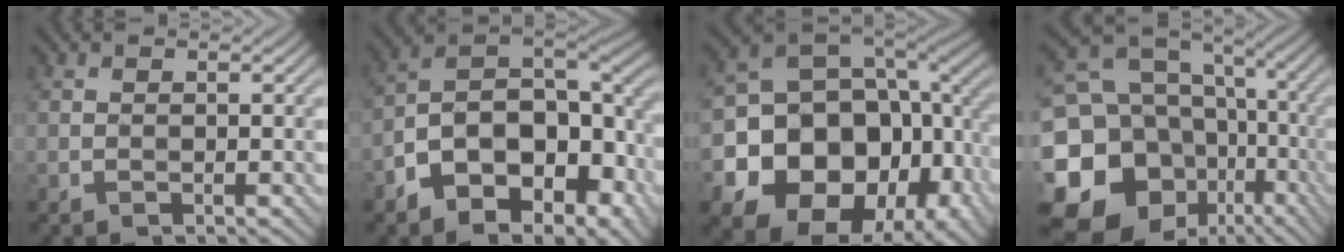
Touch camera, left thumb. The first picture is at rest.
{"total": 13.9, "force": [-6.0, 7.4, 10.1], "torque": [-0.173, -0.007, -0.109]}
{"total": 21.1, "force": [-6.9, 16.7, 10.9], "torque": [-0.220, -0.053, -0.095]}
{"total": 20.9, "force": [-5.6, 17.8, 9.6], "torque": [-0.235, -0.026, -0.088]}